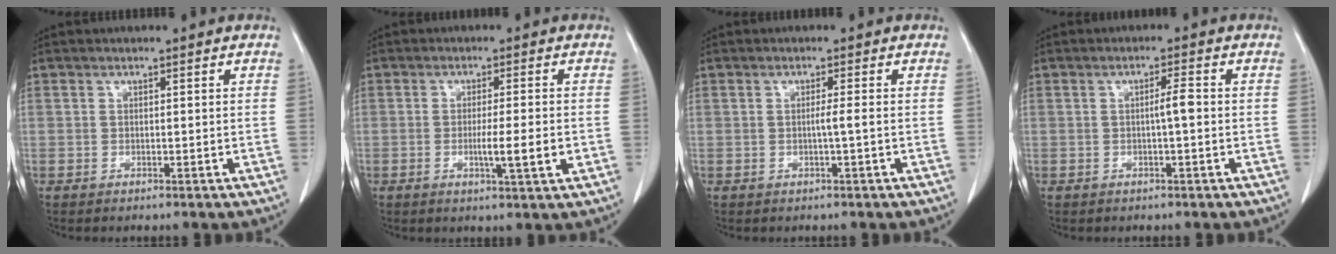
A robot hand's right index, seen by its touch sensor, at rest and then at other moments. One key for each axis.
{"total": 5.0, "fx": -1.1, "fy": -0.1, "fz": 4.9, "tx": -0.079, "ty": -0.008, "tz": -0.016}
{"total": 1.3, "fx": -0.2, "fy": -0.4, "fz": 1.3, "tx": -0.020, "ty": 0.001, "tz": -0.004}
{"total": 2.2, "fx": -0.2, "fy": 0.0, "fz": 2.2, "tx": -0.036, "ty": 0.002, "tz": -0.003}